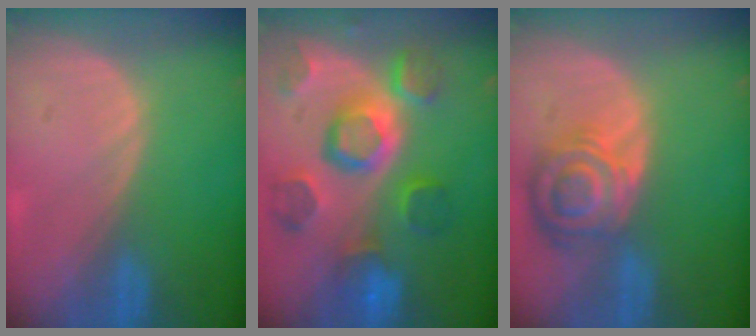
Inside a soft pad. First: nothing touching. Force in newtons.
{"total": 11.9, "press": 10.3, "slide": 6.0}
{"total": 8.3, "press": 7.3, "slide": 4.0}